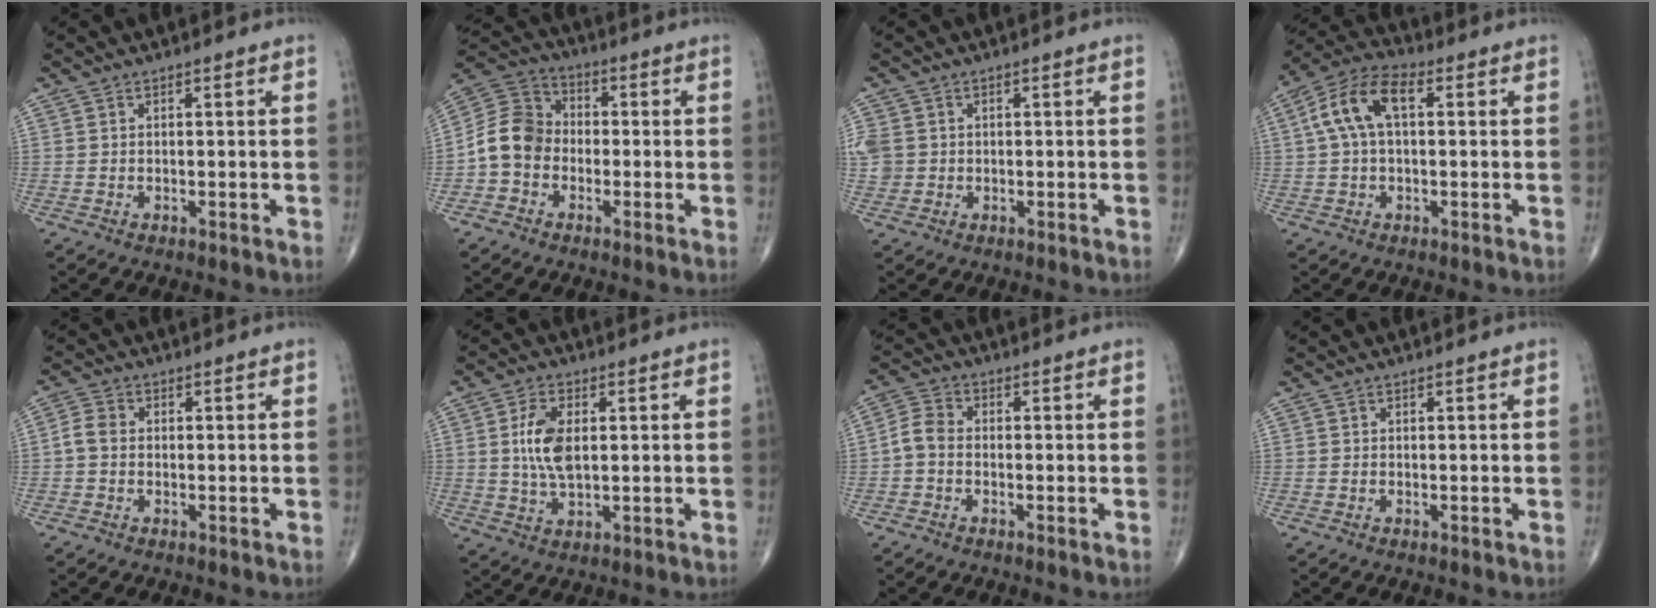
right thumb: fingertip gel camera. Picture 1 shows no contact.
{"total": 9.3, "force": [-2.0, 7.8, 4.8], "torque": [-0.076, 0.036, -0.053]}
{"total": 6.2, "force": [0.7, 5.6, 2.7], "torque": [-0.071, 0.012, 0.020]}
{"total": 10.4, "force": [1.9, 5.5, 8.7], "torque": [-0.176, 0.036, 0.027]}
{"total": 3.1, "force": [-0.3, 2.3, 2.0], "torque": [-0.038, 0.009, -0.014]}
{"total": 7.8, "force": [1.0, 4.1, 6.6], "torque": [-0.132, -0.003, 0.020]}
{"total": 4.2, "force": [-0.9, 3.0, 2.8], "torque": [-0.053, 0.012, -0.031]}
{"total": 0.0}